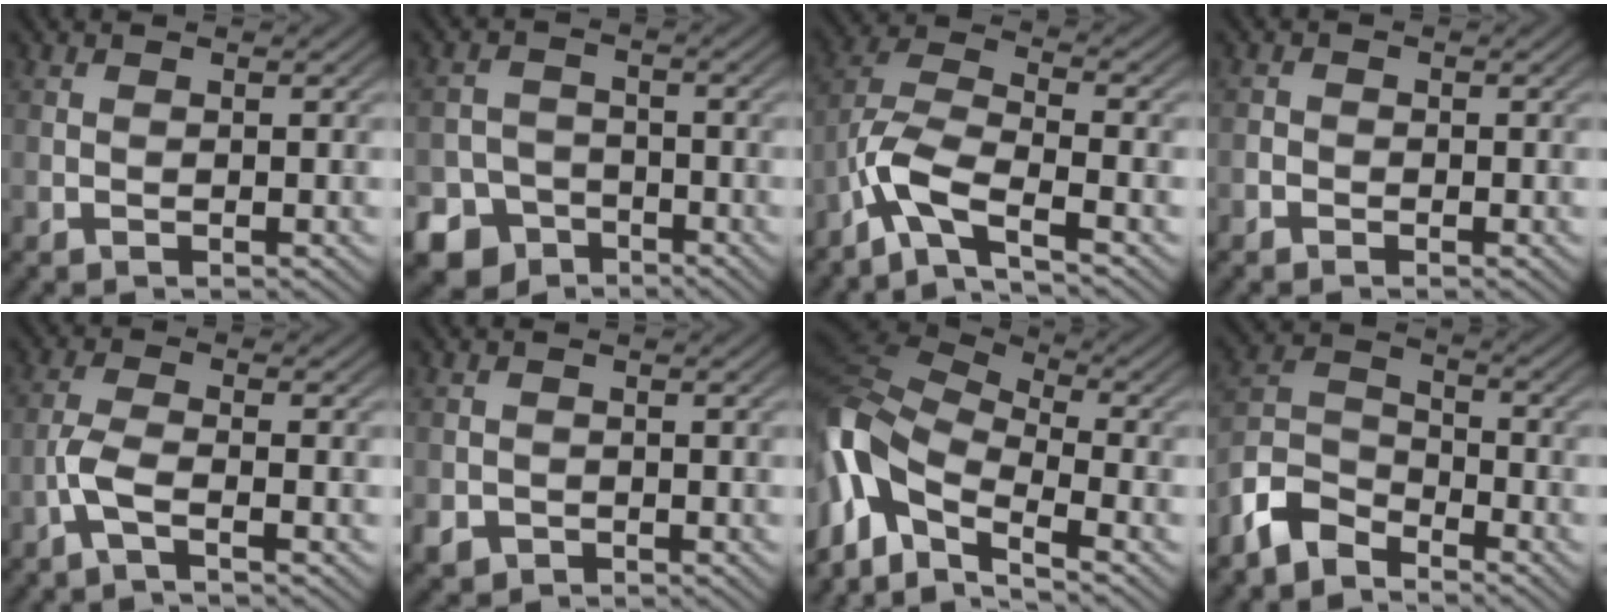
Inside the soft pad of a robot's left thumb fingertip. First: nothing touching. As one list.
[{"total": 8.6, "force": [-5.7, 6.2, 1.5], "torque": [-0.029, -0.024, -0.110]}, {"total": 6.9, "force": [-4.2, 1.9, 5.1], "torque": [-0.112, 0.004, -0.101]}, {"total": 1.2, "force": [-0.8, 0.8, 0.2], "torque": [-0.001, 0.000, -0.020]}, {"total": 3.4, "force": [-1.8, 0.7, 2.8], "torque": [-0.068, 0.004, -0.051]}, {"total": 2.0, "force": [-1.0, 1.6, 0.7], "torque": [-0.014, -0.008, -0.023]}, {"total": 12.9, "force": [-4.1, 6.0, 10.7], "torque": [-0.250, 0.002, -0.091]}, {"total": 7.0, "force": [-5.4, 3.2, 3.0], "torque": [-0.067, 0.000, -0.130]}]